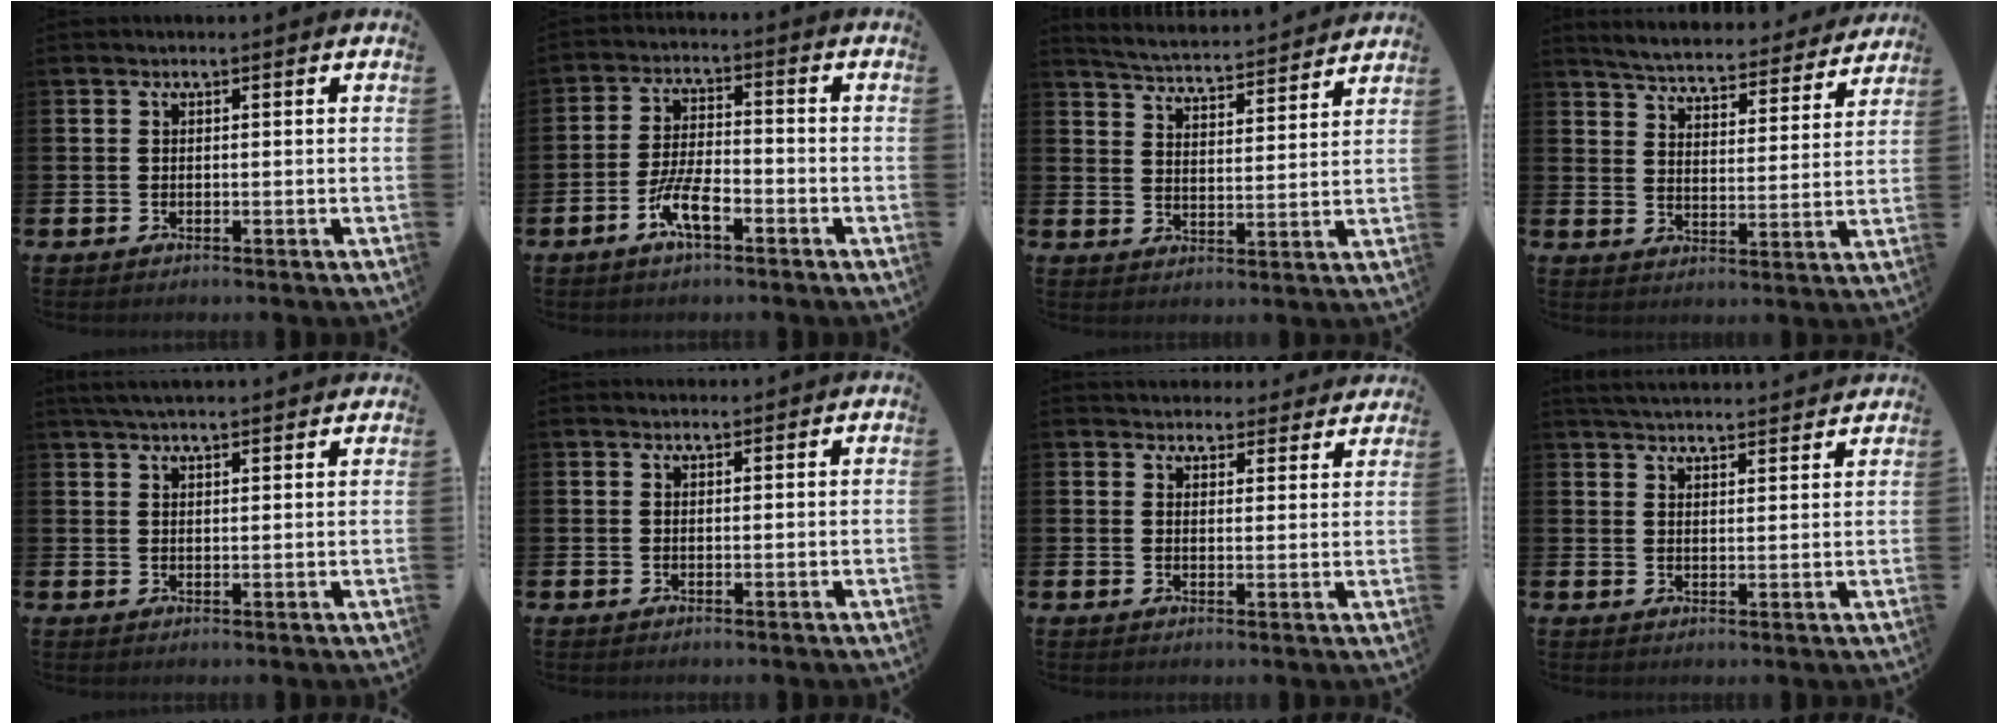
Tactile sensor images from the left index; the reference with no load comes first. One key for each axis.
{"total": 5.8, "fx": -2.8, "fy": 1.8, "fz": 4.8, "tx": -0.098, "ty": 0.002, "tz": -0.054}
{"total": 4.8, "fx": 4.8, "fy": 0.2, "fz": 0.5, "tx": -0.030, "ty": -0.041, "tz": 0.080}
{"total": 5.3, "fx": 5.2, "fy": 0.5, "fz": 0.9, "tx": -0.042, "ty": -0.039, "tz": 0.086}
{"total": 3.8, "fx": 3.7, "fy": 0.4, "fz": 0.9, "tx": -0.023, "ty": -0.009, "tz": 0.067}
{"total": 1.0, "fx": 1.0, "fy": 0.3, "fz": 0.1, "tx": 0.011, "ty": -0.002, "tz": 0.015}
{"total": 4.0, "fx": 3.8, "fy": 1.3, "fz": -0.1, "tx": 0.000, "ty": -0.023, "tz": 0.067}
{"total": 4.3, "fx": 4.3, "fy": 0.1, "fz": 0.2, "tx": -0.012, "ty": -0.027, "tz": 0.078}